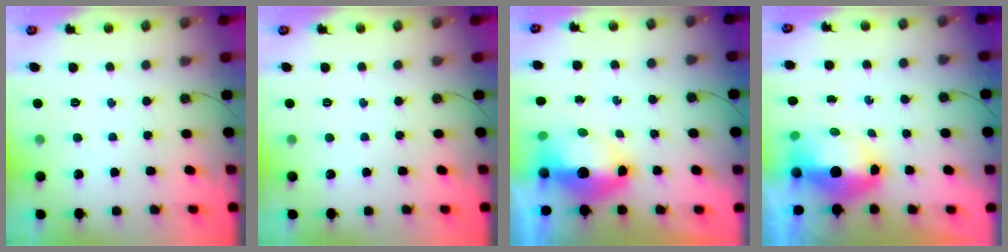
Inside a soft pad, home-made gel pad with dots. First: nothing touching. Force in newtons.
{"total": 0.0}
{"total": 9.4, "press": 9.3, "slide": 1.1}
{"total": 8.3, "press": 8.2, "slide": 1.0}